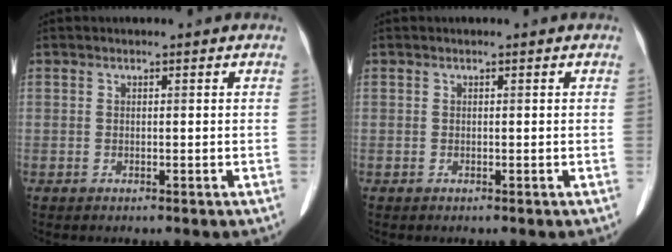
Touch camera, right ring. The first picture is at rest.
{"total": 0.0}